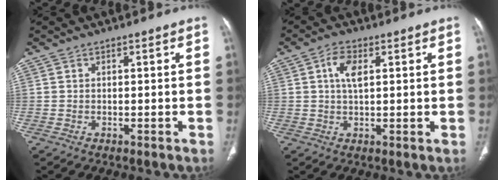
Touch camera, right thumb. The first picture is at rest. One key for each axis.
{"total": 4.8, "fx": 1.4, "fy": 2.3, "fz": 3.9, "tx": -0.073, "ty": 0.003, "tz": 0.023}